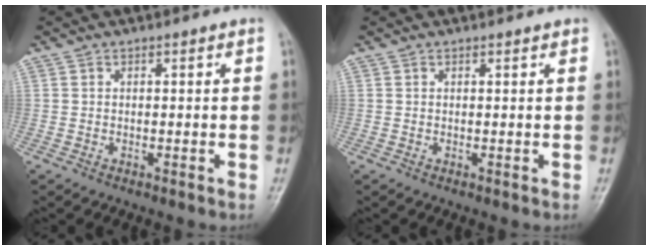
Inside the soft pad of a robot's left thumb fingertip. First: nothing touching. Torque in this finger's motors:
{"motor_torque": [-0.04, 0.02, -0.06, 0.05, 0.01]}